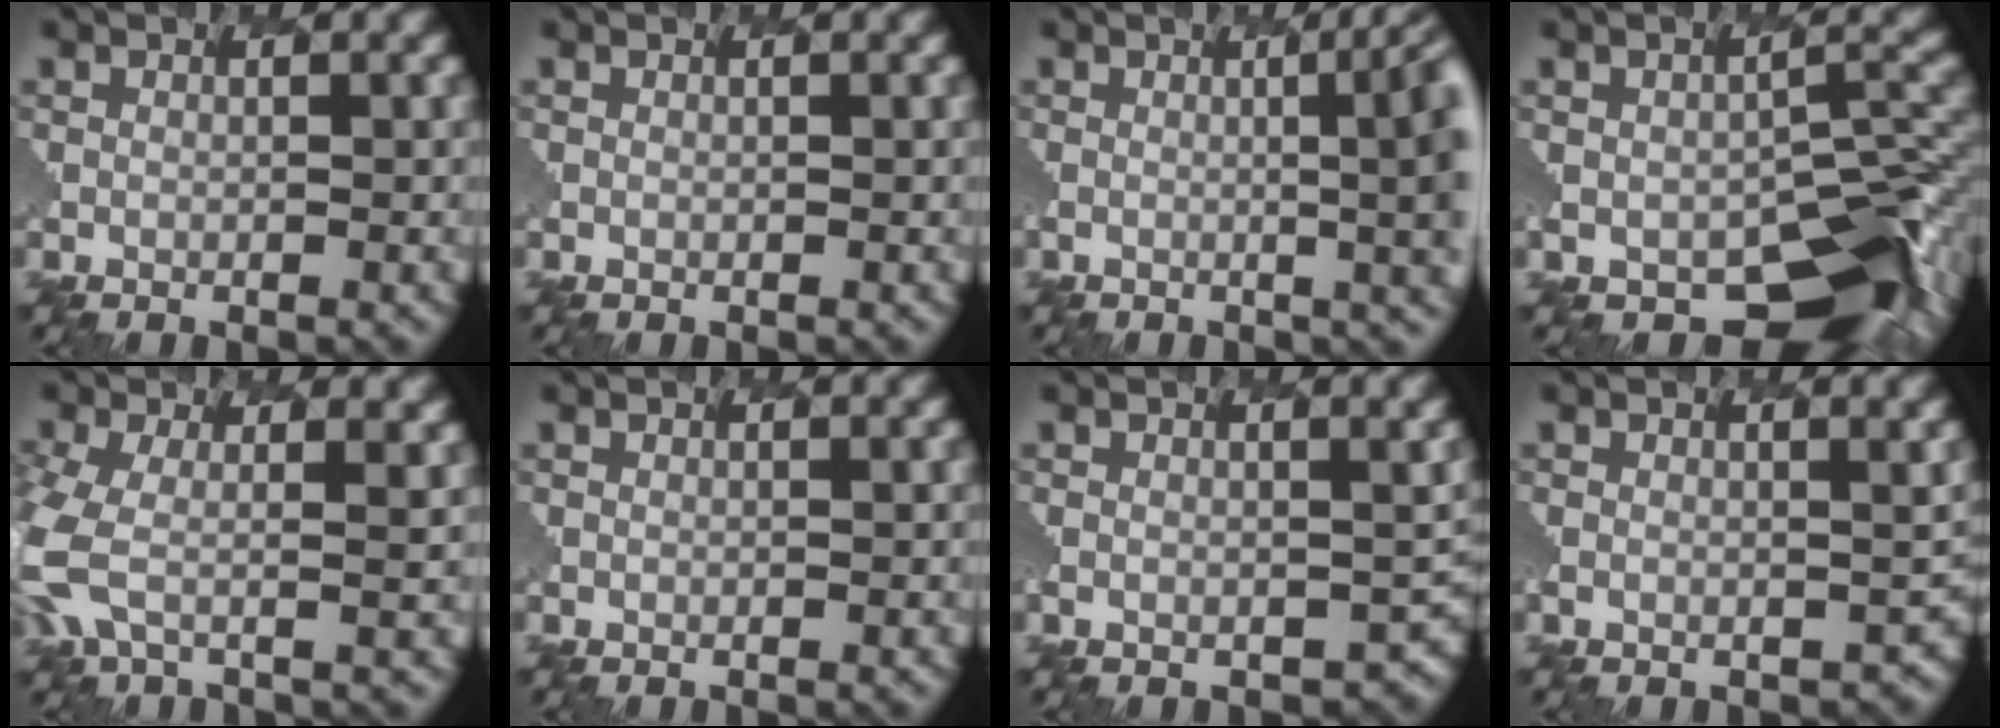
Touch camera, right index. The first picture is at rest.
{"total": 0.0}
{"total": 7.3, "force": [1.1, 2.6, 6.7], "torque": [-0.025, 0.036, -0.013]}
{"total": 8.7, "force": [-4.5, 4.9, 5.6], "torque": [-0.087, -0.021, -0.077]}
{"total": 3.4, "force": [0.0, 1.2, 3.2], "torque": [-0.108, 0.000, -0.025]}
{"total": 0.0}
{"total": 3.0, "force": [-1.1, 1.3, 2.5], "torque": [-0.041, -0.010, -0.009]}
{"total": 3.6, "force": [-1.2, 1.3, 3.1], "torque": [-0.038, -0.009, -0.007]}